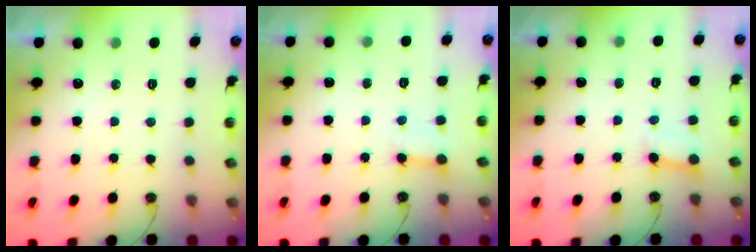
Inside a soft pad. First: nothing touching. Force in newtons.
{"total": 4.4, "press": 4.3, "slide": 0.5}
{"total": 2.7, "press": 2.7, "slide": 0.2}